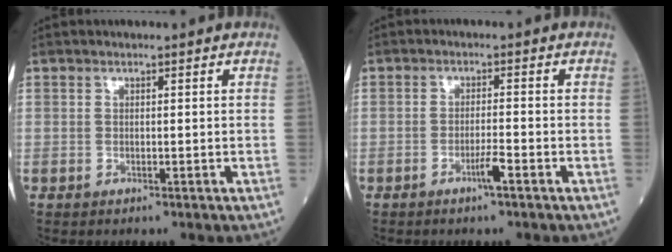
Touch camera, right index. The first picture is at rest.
{"total": 2.5, "force": [-1.5, -0.2, 2.0], "torque": [-0.037, -0.002, -0.028]}